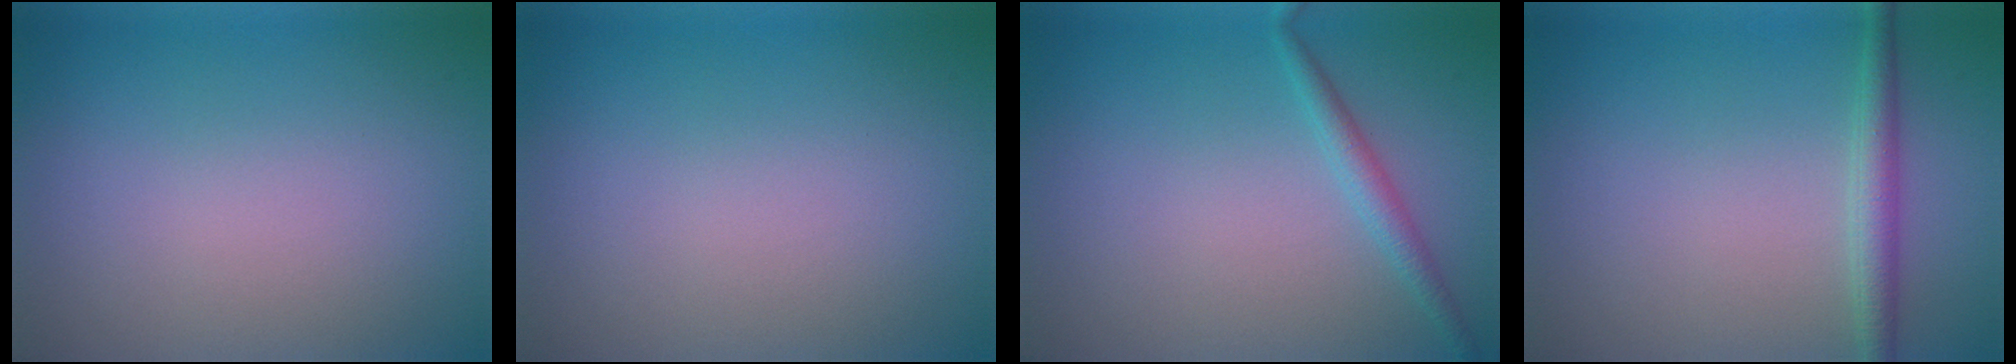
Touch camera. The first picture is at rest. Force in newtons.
{"total": 0.0}
{"total": 1.6, "press": 1.6, "slide": 0.1}
{"total": 2.1, "press": 2.1, "slide": 0.0}